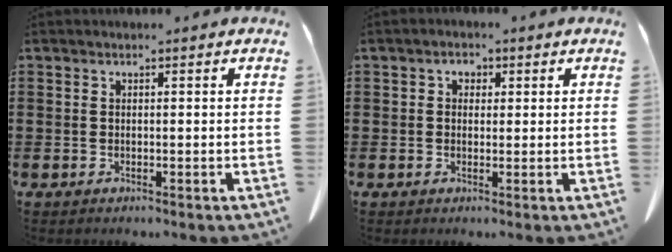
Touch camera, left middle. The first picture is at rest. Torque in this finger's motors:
{"motor_torque": [0.19, 0.33, 0.04, 0.01]}